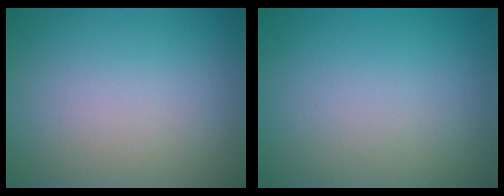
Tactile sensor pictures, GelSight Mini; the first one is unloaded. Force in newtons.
{"total": 0.0}